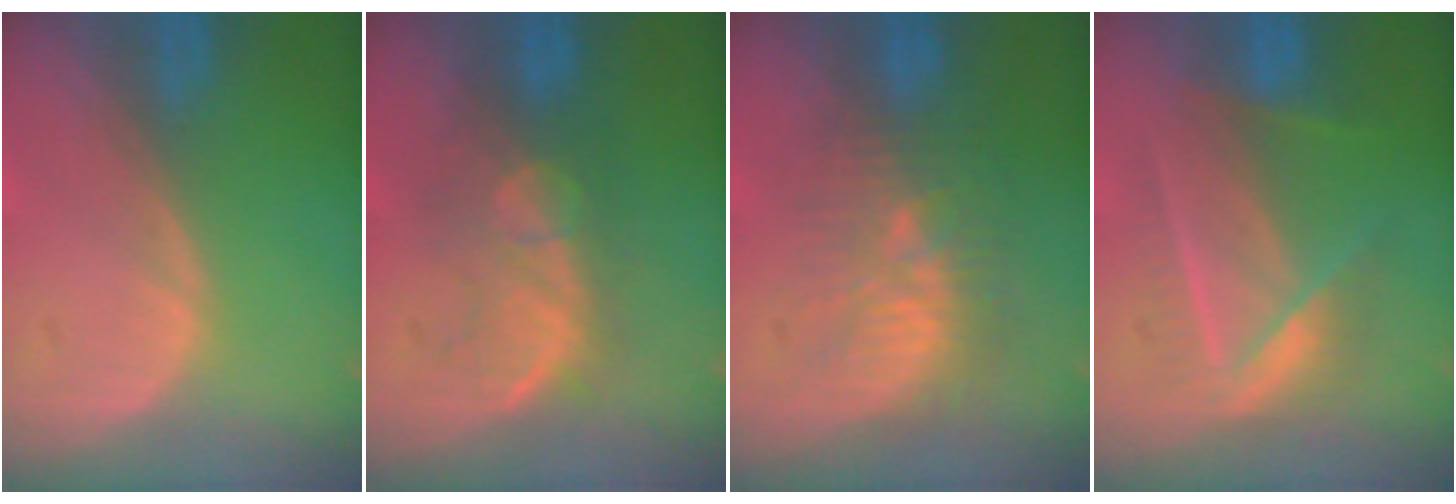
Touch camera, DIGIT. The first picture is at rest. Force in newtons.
{"total": 7.7, "press": 7.5, "slide": 1.3}
{"total": 9.7, "press": 8.9, "slide": 3.8}
{"total": 7.1, "press": 6.8, "slide": 2.2}